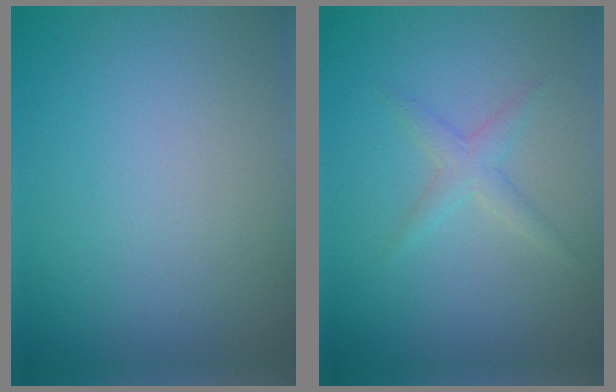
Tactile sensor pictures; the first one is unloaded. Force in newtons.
{"total": 1.6, "press": 1.6, "slide": 0.0}